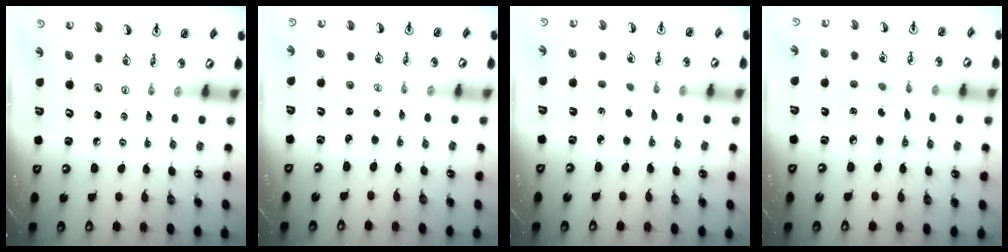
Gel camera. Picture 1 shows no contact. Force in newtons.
{"total": 0.0}
{"total": 1.7, "press": 1.7, "slide": 0.5}
{"total": 7.6, "press": 7.5, "slide": 0.4}